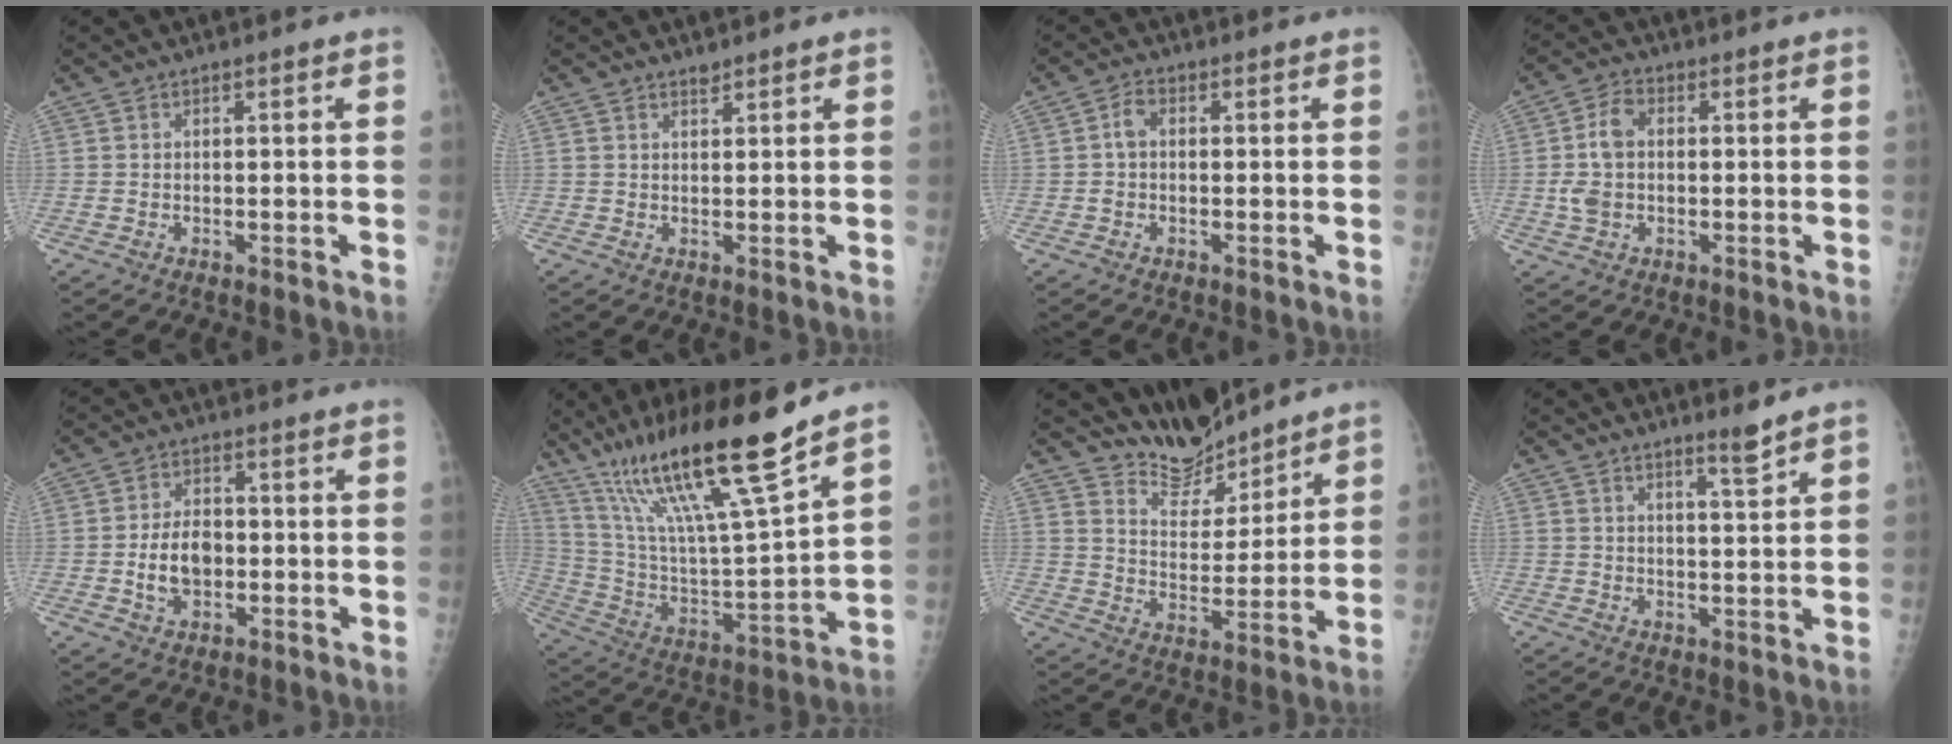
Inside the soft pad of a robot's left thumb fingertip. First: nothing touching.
{"total": 0.9, "force": [0.9, 0.3, 0.0], "torque": [0.006, -0.009, 0.014]}
{"total": 2.5, "force": [0.0, 1.6, 1.9], "torque": [-0.035, 0.006, -0.004]}
{"total": 6.3, "force": [0.0, 4.1, 4.8], "torque": [-0.104, 0.014, -0.001]}
{"total": 6.8, "force": [-1.1, 4.8, 4.7], "torque": [-0.068, 0.010, -0.019]}
{"total": 23.2, "force": [15.7, 2.1, 16.9], "torque": [-0.287, -0.062, 0.287]}
{"total": 8.6, "force": [8.3, 2.3, 0.3], "torque": [0.019, -0.069, 0.162]}
{"total": 3.6, "force": [2.9, -0.2, 2.1], "torque": [-0.031, -0.030, 0.048]}